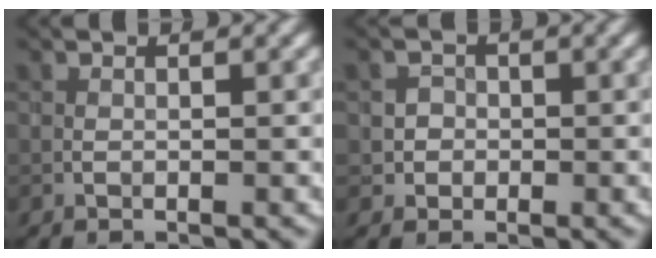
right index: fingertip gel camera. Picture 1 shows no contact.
{"total": 1.5, "force": [-0.1, 1.5, 0.1], "torque": [0.019, 0.001, -0.002]}